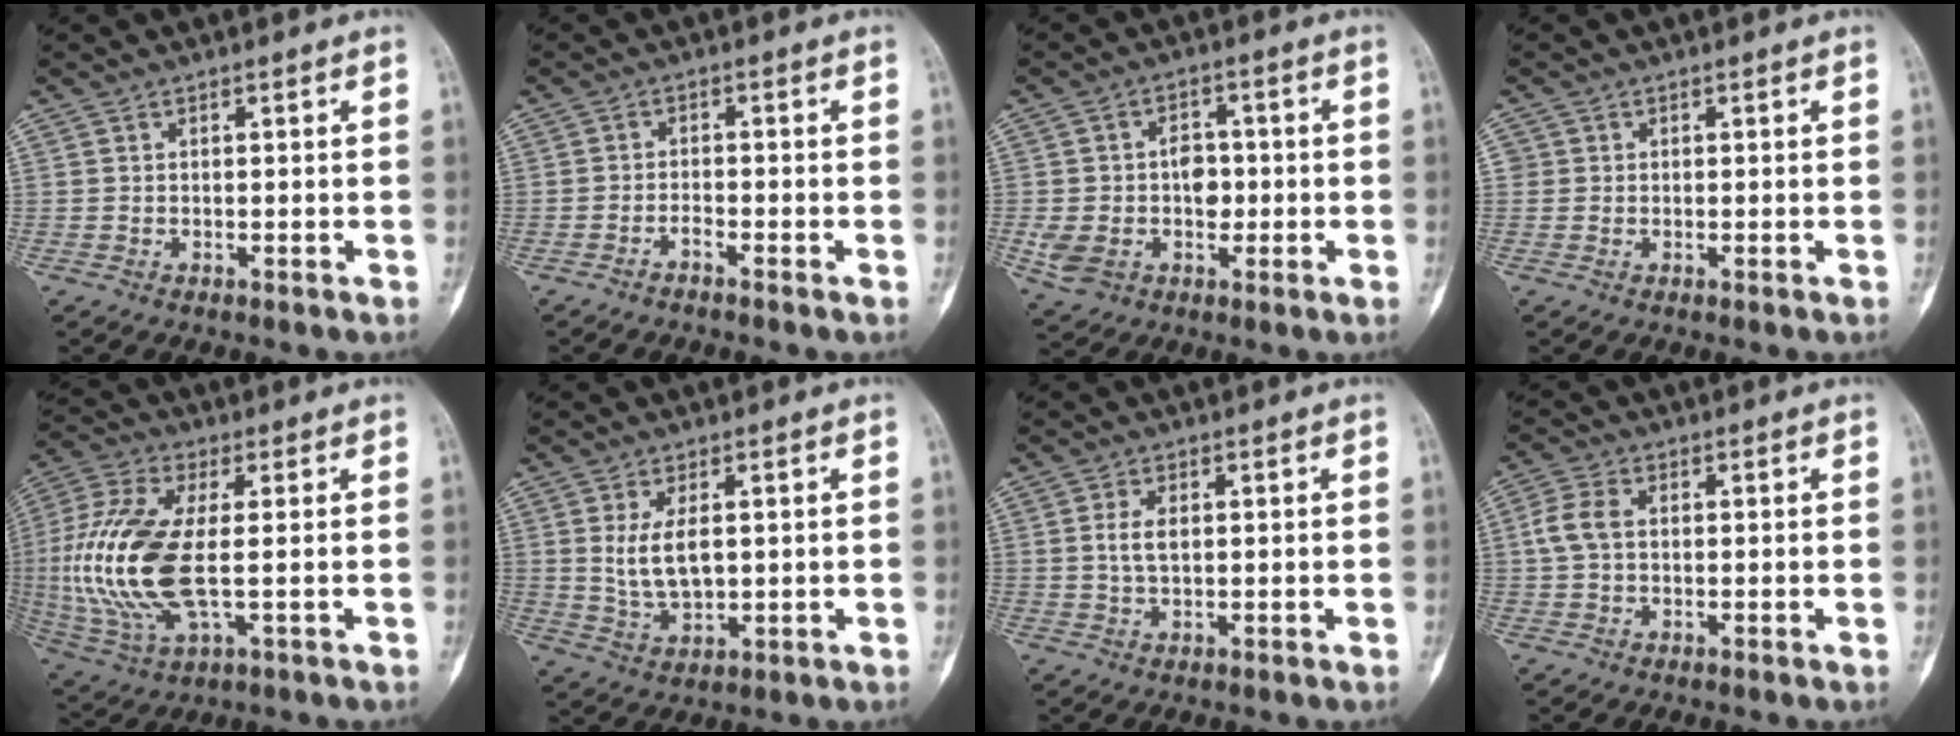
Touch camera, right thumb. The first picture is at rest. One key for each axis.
{"total": 1.4, "fx": -1.3, "fy": 0.1, "fz": 0.5, "tx": -0.014, "ty": 0.011, "tz": -0.025}
{"total": 9.4, "fx": -1.0, "fy": 7.0, "fz": 6.3, "tx": -0.092, "ty": 0.016, "tz": -0.012}
{"total": 1.2, "fx": 0.1, "fy": 1.2, "fz": 0.1, "tx": 0.007, "ty": 0.004, "tz": 0.000}
{"total": 18.2, "fx": -0.7, "fy": 7.6, "fz": 16.5, "tx": -0.375, "ty": -0.001, "tz": -0.007}
{"total": 6.9, "fx": 1.2, "fy": 3.5, "fz": 5.8, "tx": -0.101, "ty": -0.013, "tz": 0.033}
{"total": 3.3, "fx": 0.6, "fy": 1.7, "fz": 2.8, "tx": -0.054, "ty": 0.000, "tz": 0.012}
{"total": 4.8, "fx": 0.4, "fy": 3.2, "fz": 3.6, "tx": -0.085, "ty": 0.012, "tz": 0.003}